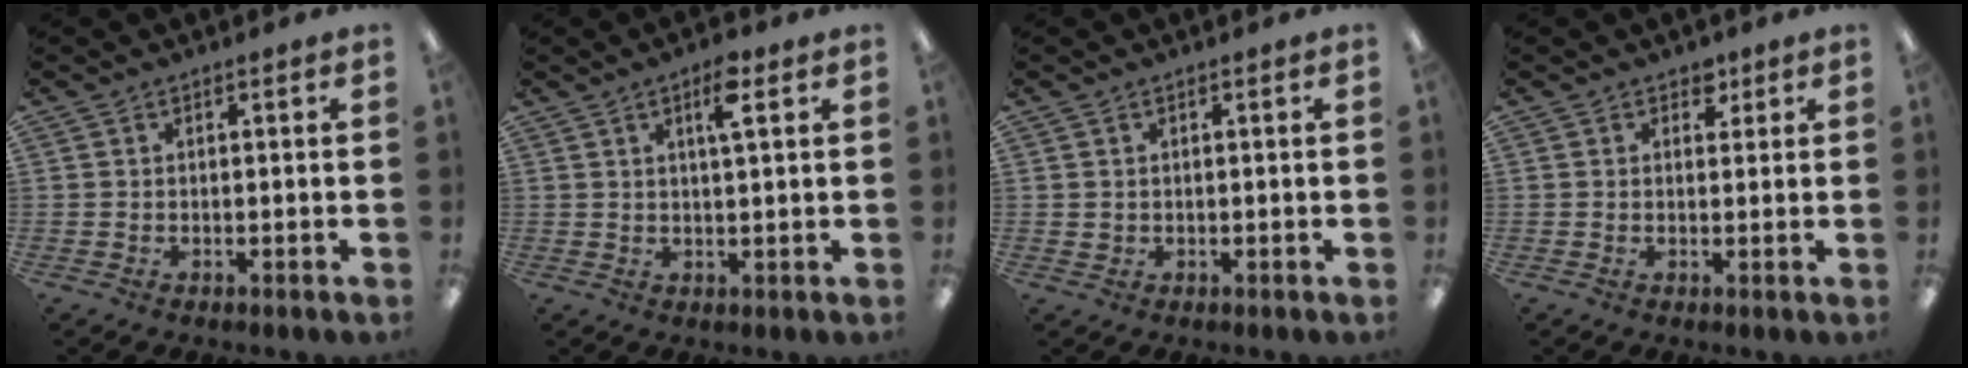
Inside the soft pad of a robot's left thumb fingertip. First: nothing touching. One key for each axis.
{"total": 5.3, "fx": 2.8, "fy": 1.2, "fz": 4.3, "tx": -0.070, "ty": -0.003, "tz": 0.039}
{"total": 1.0, "fx": 0.6, "fy": 0.8, "fz": 0.1, "tx": -0.003, "ty": 0.003, "tz": 0.010}
{"total": 2.6, "fx": 1.7, "fy": 1.8, "fz": 0.8, "tx": 0.007, "ty": -0.007, "tz": 0.026}